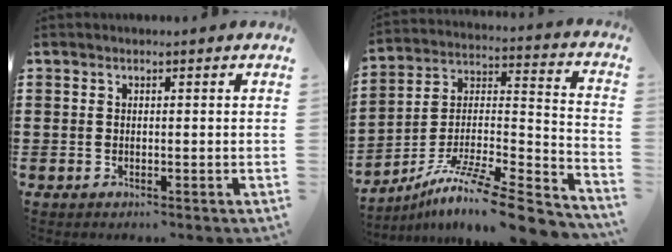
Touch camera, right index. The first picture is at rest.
{"total": 10.8, "force": [-8.2, 1.0, 7.0], "torque": [-0.118, 0.005, -0.157]}